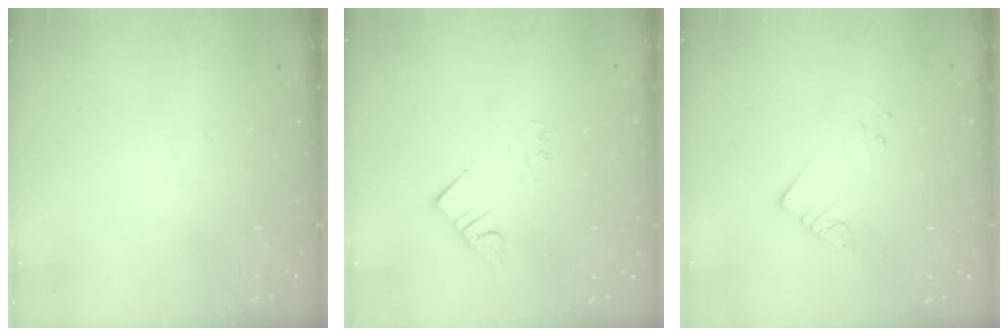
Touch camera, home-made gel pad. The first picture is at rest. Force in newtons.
{"total": 2.8, "press": 2.8, "slide": 0.2}
{"total": 2.2, "press": 2.2, "slide": 0.2}